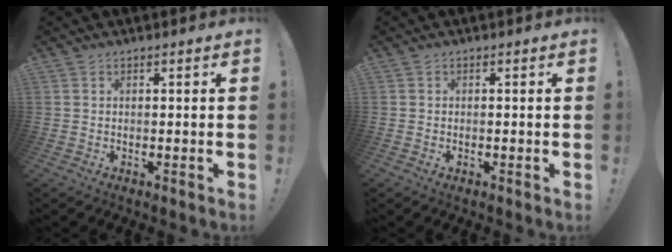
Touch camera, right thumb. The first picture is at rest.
{"total": 0.5, "force": [-0.5, 0.2, 0.0], "torque": [-0.007, 0.003, -0.007]}